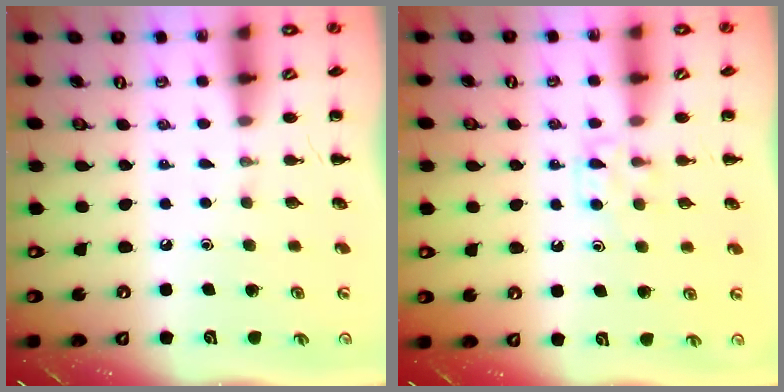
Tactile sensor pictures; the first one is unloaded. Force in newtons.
{"total": 5.4, "press": 5.2, "slide": 1.5}